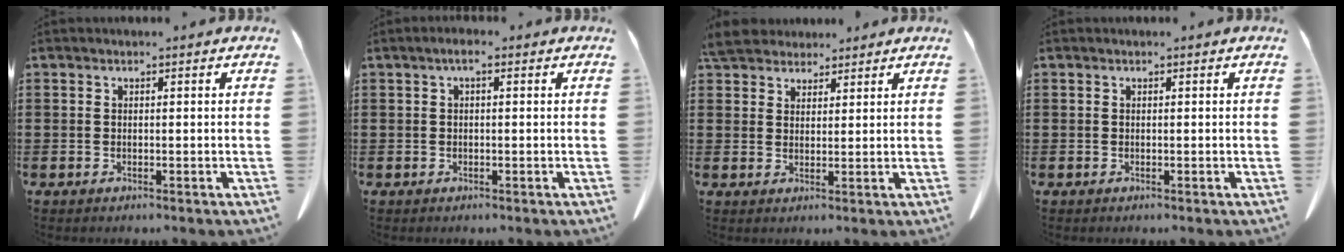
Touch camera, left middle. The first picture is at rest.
{"total": 1.5, "force": [0.0, 0.4, 1.4], "torque": [-0.027, 0.001, -0.001]}
{"total": 5.1, "force": [4.7, 1.8, 1.1], "torque": [-0.038, -0.005, 0.090]}
{"total": 0.0}